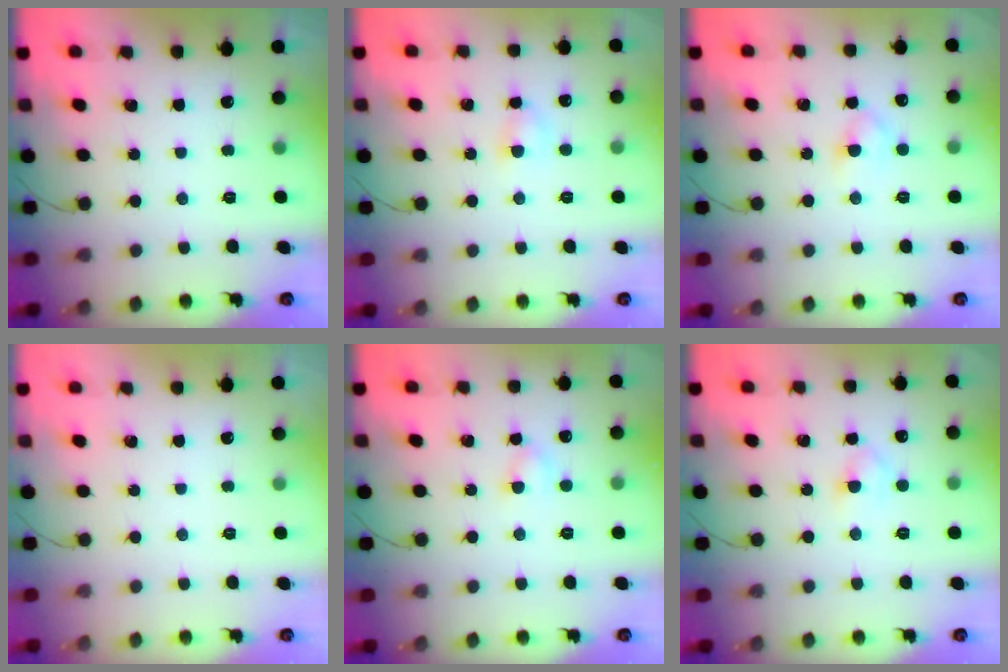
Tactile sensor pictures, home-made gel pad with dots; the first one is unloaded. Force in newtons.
{"total": 3.5, "press": 3.3, "slide": 1.2}
{"total": 3.5, "press": 3.2, "slide": 1.3}
{"total": 0.0}
{"total": 3.3, "press": 3.1, "slide": 1.3}
{"total": 3.7, "press": 3.4, "slide": 1.4}